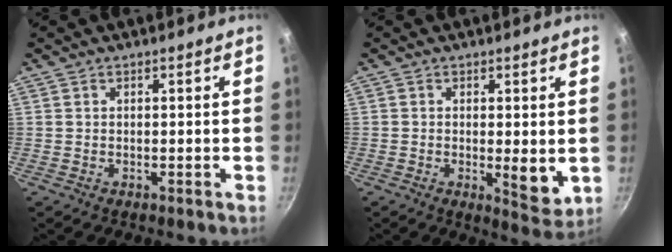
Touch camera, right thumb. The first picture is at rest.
{"total": 5.9, "force": [-0.3, 2.3, 5.4], "torque": [-0.077, -0.020, -0.001]}